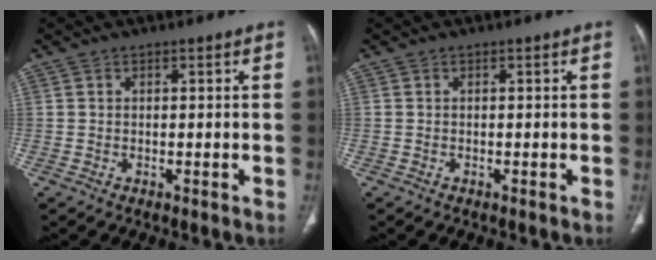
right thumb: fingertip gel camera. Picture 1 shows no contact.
{"total": 0.0}